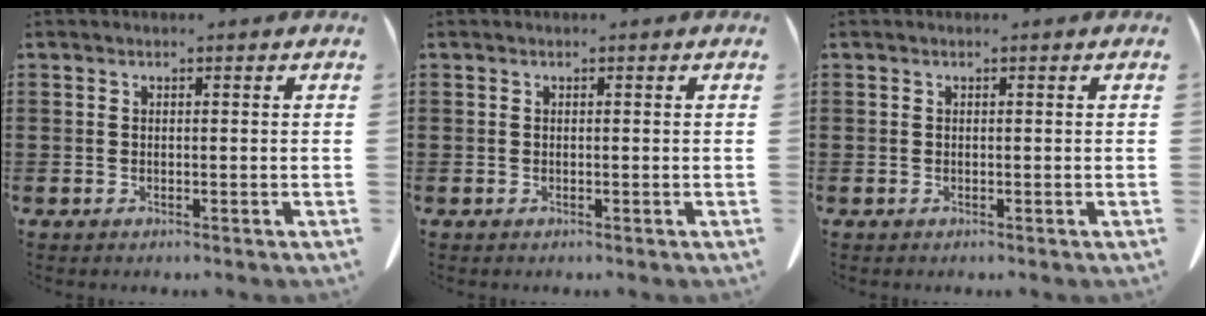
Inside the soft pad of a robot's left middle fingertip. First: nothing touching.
{"total": 0.0}
{"total": 0.0}